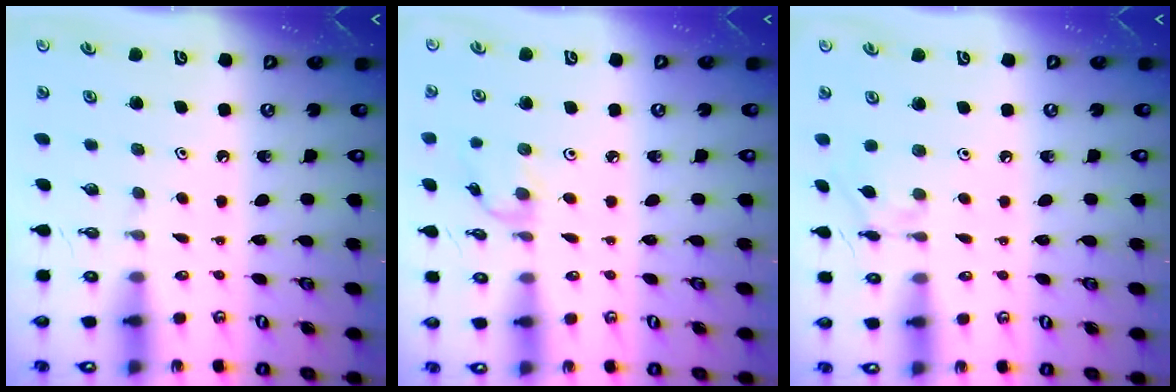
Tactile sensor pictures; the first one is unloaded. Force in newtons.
{"total": 2.6, "press": 2.6, "slide": 0.3}
{"total": 2.1, "press": 2.1, "slide": 0.3}